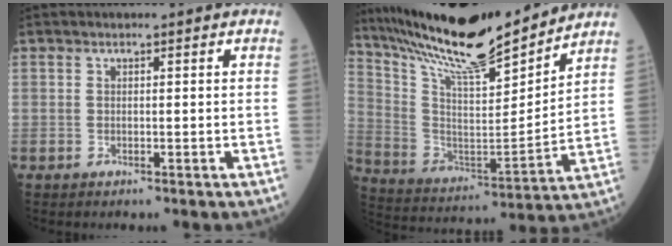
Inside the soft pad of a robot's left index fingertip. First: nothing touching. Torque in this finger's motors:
{"motor_torque": [1.04, -1.09, 0.76, 0.21]}